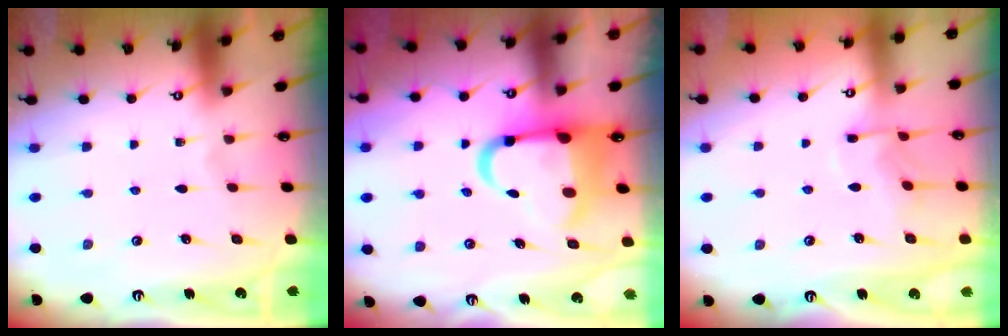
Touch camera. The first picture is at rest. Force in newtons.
{"total": 10.3, "press": 9.9, "slide": 3.0}
{"total": 6.0, "press": 6.0, "slide": 0.6}